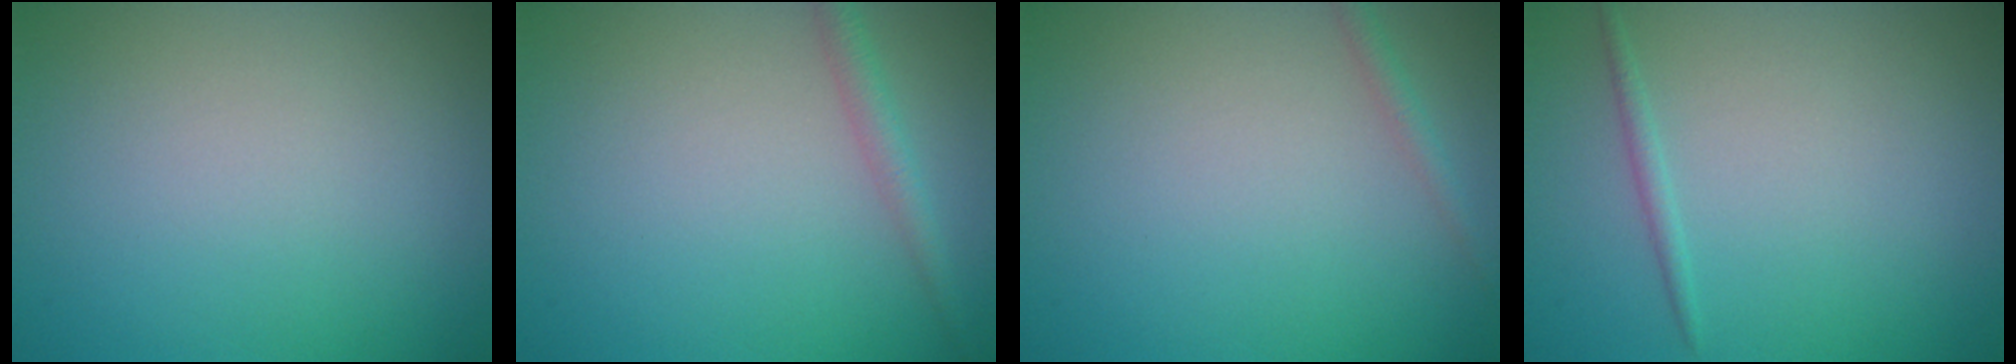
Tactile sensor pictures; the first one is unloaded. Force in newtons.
{"total": 1.7, "press": 1.7, "slide": 0.1}
{"total": 1.1, "press": 1.1, "slide": 0.1}
{"total": 0.9, "press": 0.9, "slide": 0.0}